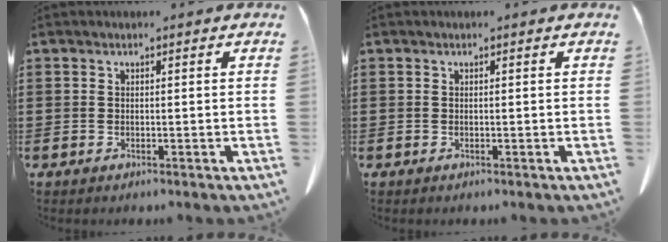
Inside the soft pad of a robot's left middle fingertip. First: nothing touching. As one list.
[{"total": 0.0}]